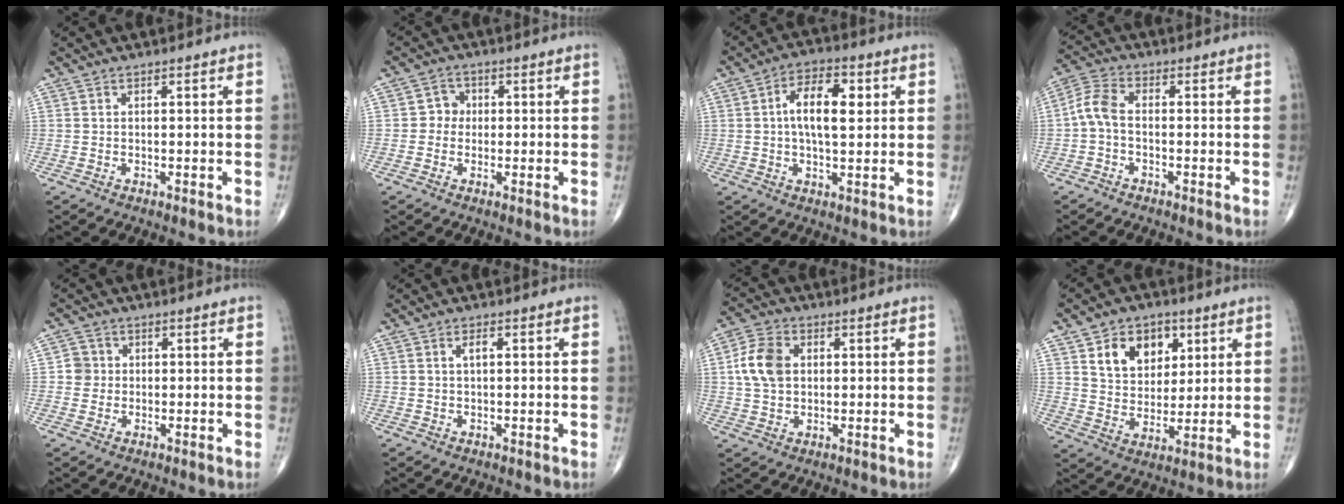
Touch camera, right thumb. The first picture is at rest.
{"total": 2.9, "force": [-0.1, 2.8, 1.0], "torque": [0.007, 0.009, -0.010]}
{"total": 9.5, "force": [1.6, 4.6, 8.2], "torque": [-0.129, 0.009, 0.023]}
{"total": 4.9, "force": [-0.9, 2.5, 4.1], "torque": [-0.093, 0.016, -0.031]}
{"total": 2.8, "force": [0.1, 2.7, 0.5], "torque": [0.014, 0.007, -0.004]}
{"total": 0.9, "force": [0.3, 0.3, 0.8], "torque": [-0.019, 0.002, 0.004]}
{"total": 8.2, "force": [1.3, 5.8, 5.7], "torque": [-0.106, 0.007, 0.020]}
{"total": 11.4, "force": [5.0, 8.2, 6.2], "torque": [-0.062, -0.025, 0.089]}